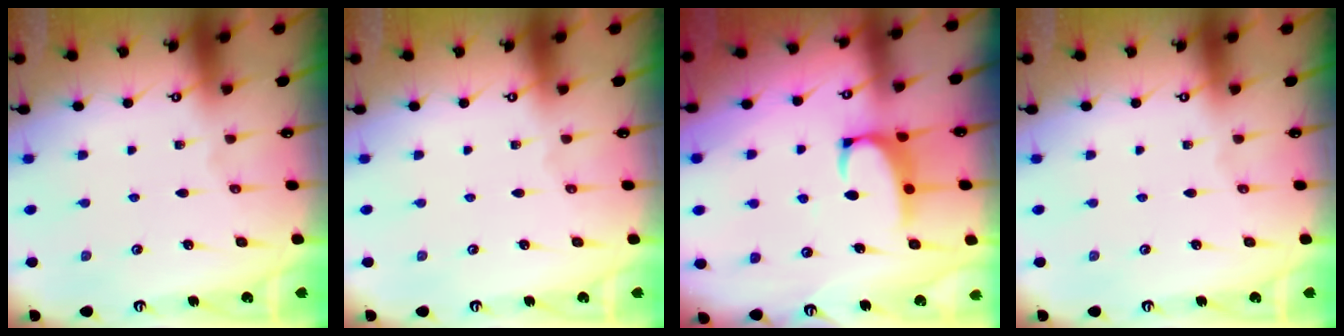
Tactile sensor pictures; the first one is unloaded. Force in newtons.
{"total": 0.0}
{"total": 2.5, "press": 2.3, "slide": 0.8}
{"total": 0.0}